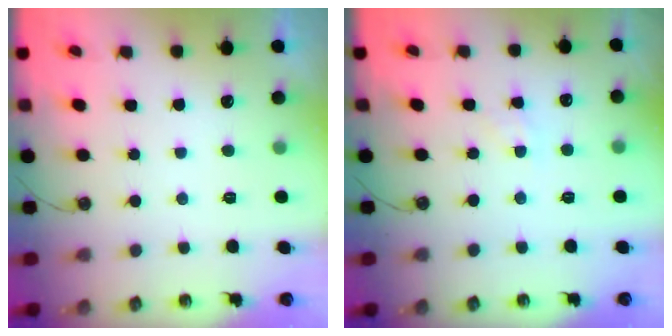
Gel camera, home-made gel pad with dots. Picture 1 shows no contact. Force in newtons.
{"total": 1.4, "press": 1.4, "slide": 0.3}